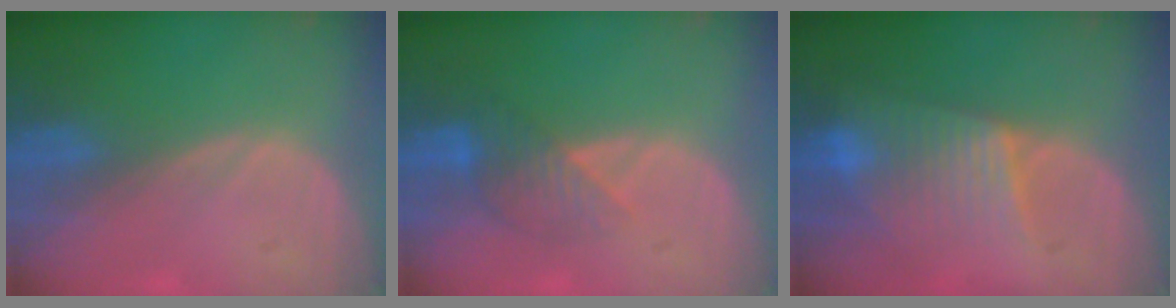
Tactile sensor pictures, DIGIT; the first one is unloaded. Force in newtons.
{"total": 4.2, "press": 4.1, "slide": 0.5}
{"total": 7.1, "press": 6.8, "slide": 1.9}